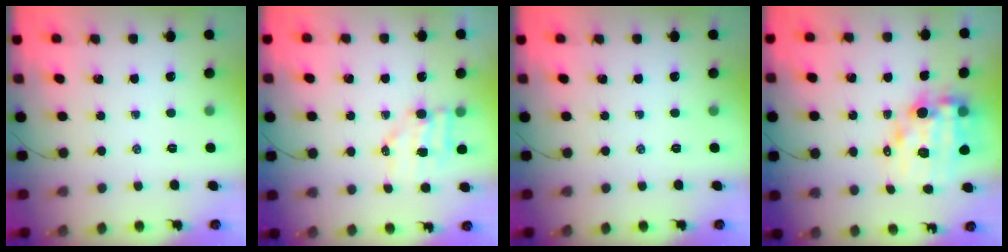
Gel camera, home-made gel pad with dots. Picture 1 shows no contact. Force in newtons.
{"total": 6.3, "press": 6.2, "slide": 0.7}
{"total": 0.0}
{"total": 11.7, "press": 11.2, "slide": 3.2}